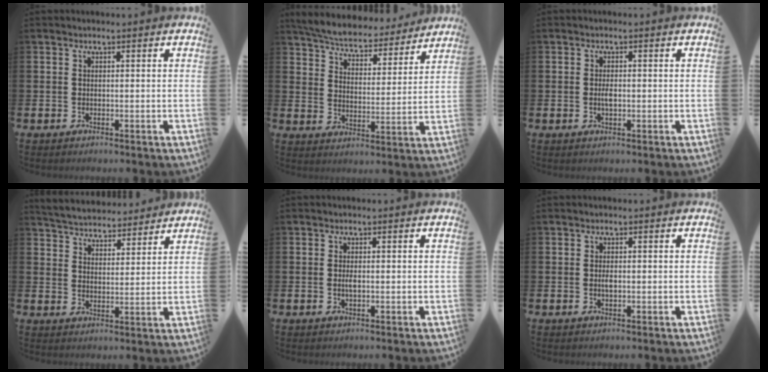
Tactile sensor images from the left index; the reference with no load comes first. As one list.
[{"total": 6.7, "force": [6.4, 1.1, 1.5], "torque": [-0.064, -0.045, 0.112]}, {"total": 1.6, "force": [-0.1, 0.7, 1.5], "torque": [-0.018, -0.003, -0.004]}, {"total": 5.2, "force": [5.1, 0.9, 0.0], "torque": [-0.027, -0.034, 0.092]}, {"total": 1.2, "force": [0.0, 0.4, 1.1], "torque": [-0.019, 0.001, -0.002]}, {"total": 1.3, "force": [0.0, 0.5, 1.2], "torque": [-0.020, 0.001, -0.002]}]